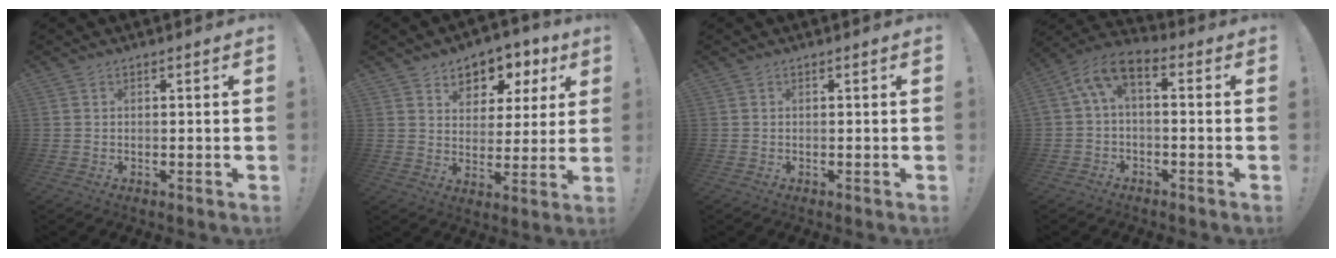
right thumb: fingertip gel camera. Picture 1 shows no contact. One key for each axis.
{"total": 7.5, "fx": 4.2, "fy": 5.9, "fz": 2.0, "tx": -0.020, "ty": -0.037, "tz": 0.078}
{"total": 0.0}
{"total": 5.9, "fx": 0.6, "fy": 2.8, "fz": 5.2, "tx": -0.114, "ty": -0.001, "tz": 0.014}